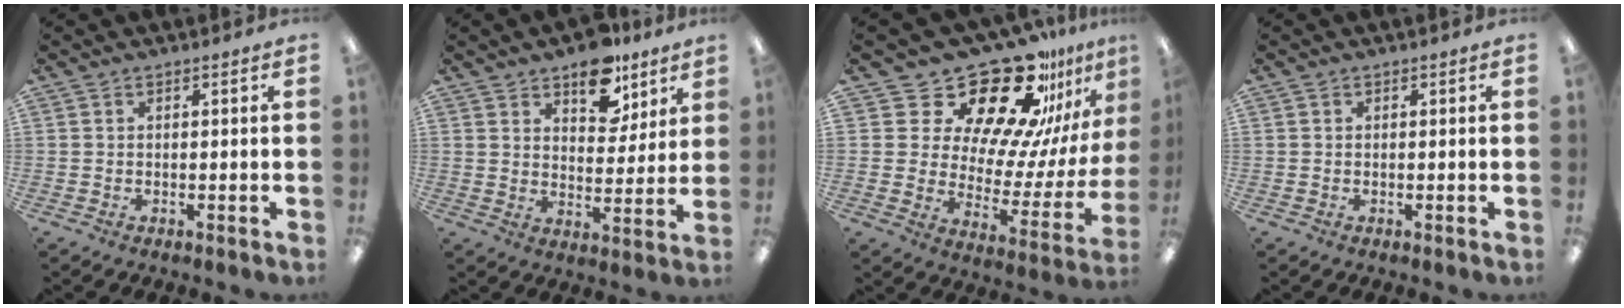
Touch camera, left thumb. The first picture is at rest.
{"total": 10.9, "force": [8.1, 5.9, 4.3], "torque": [-0.042, -0.049, 0.143]}
{"total": 25.2, "force": [19.1, 10.7, 12.5], "torque": [-0.180, -0.152, 0.329]}
{"total": 0.0}